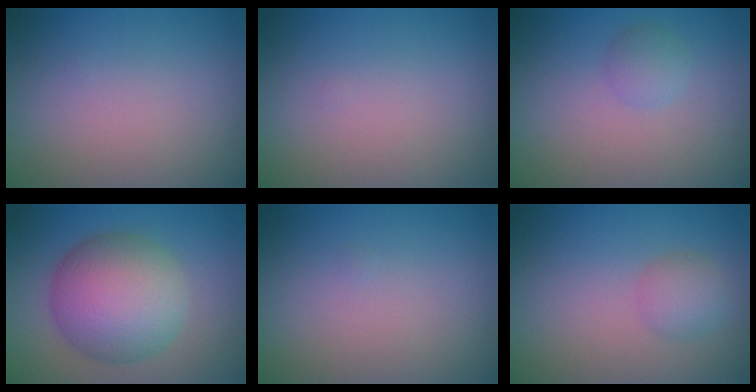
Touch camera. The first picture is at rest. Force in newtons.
{"total": 0.0}
{"total": 1.3, "press": 1.3, "slide": 0.0}
{"total": 8.7, "press": 8.7, "slide": 0.3}
{"total": 0.0}
{"total": 2.0, "press": 2.0, "slide": 0.1}